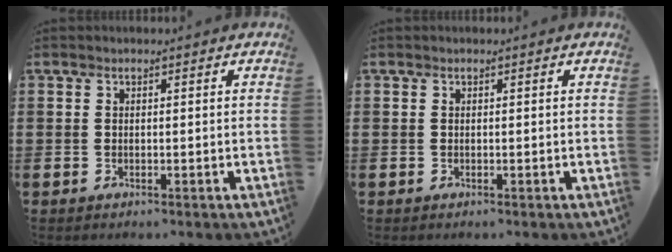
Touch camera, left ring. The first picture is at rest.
{"total": 0.0}